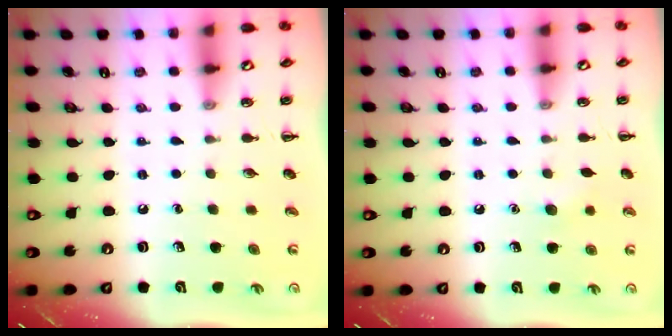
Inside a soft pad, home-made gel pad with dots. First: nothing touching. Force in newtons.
{"total": 4.7, "press": 4.5, "slide": 1.2}